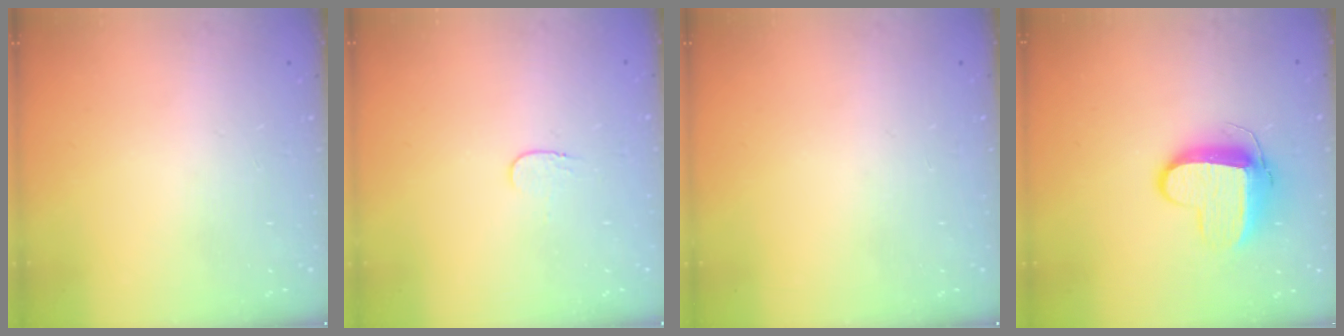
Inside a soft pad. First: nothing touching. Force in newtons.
{"total": 3.5, "press": 3.5, "slide": 0.4}
{"total": 0.0}
{"total": 10.7, "press": 10.6, "slide": 1.1}